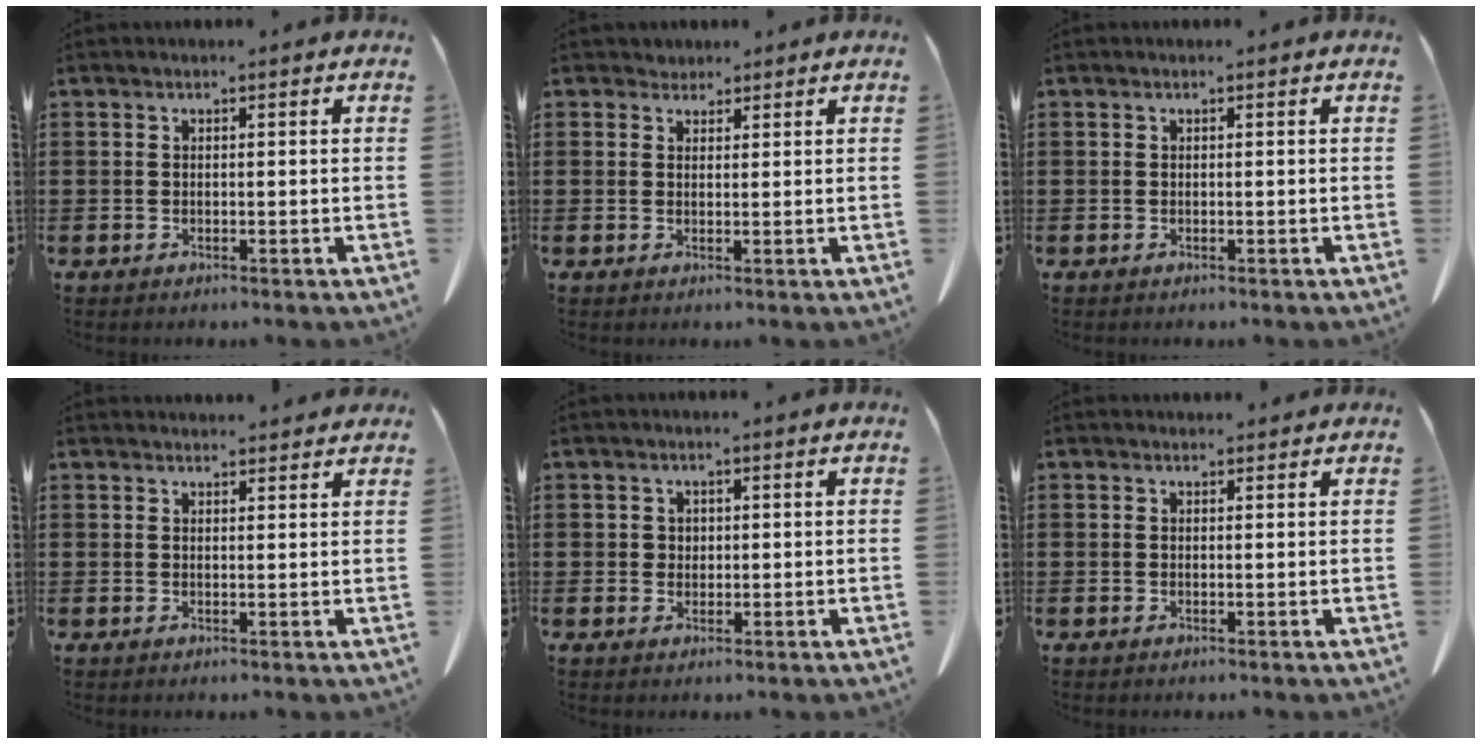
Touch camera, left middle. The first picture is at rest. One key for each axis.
{"total": 1.7, "fx": 1.5, "fy": 0.9, "fz": 0.1, "tx": -0.006, "ty": 0.005, "tz": 0.029}
{"total": 0.0}
{"total": 2.2, "fx": 2.1, "fy": 0.2, "fz": 0.3, "tx": -0.003, "ty": -0.005, "tz": 0.039}
{"total": 1.4, "fx": 0.5, "fy": 1.3, "fz": 0.4, "tx": -0.010, "ty": 0.007, "tz": 0.010}
{"total": 0.7, "fx": 0.7, "fy": 0.2, "fz": 0.1, "tx": -0.004, "ty": 0.001, "tz": 0.014}